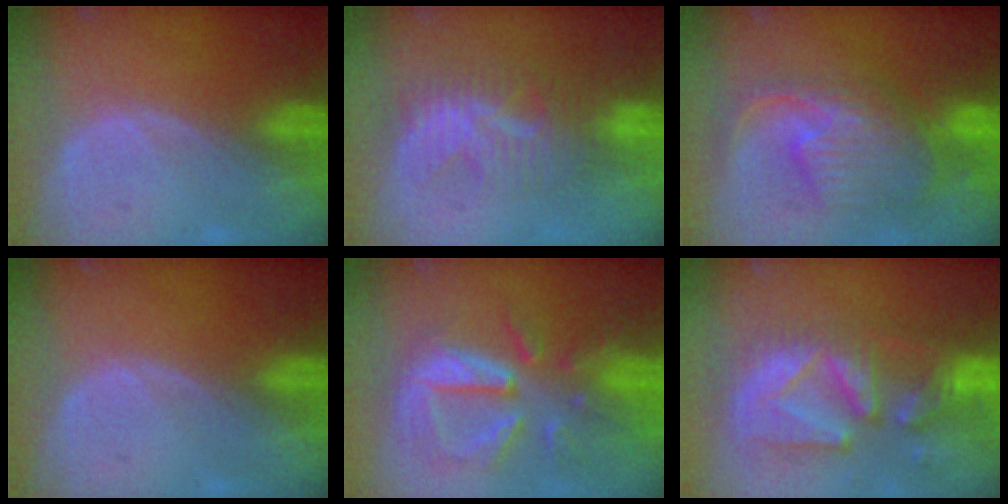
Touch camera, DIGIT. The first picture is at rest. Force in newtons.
{"total": 7.7, "press": 7.3, "slide": 2.3}
{"total": 10.5, "press": 9.4, "slide": 4.6}
{"total": 0.0}
{"total": 10.6, "press": 9.3, "slide": 5.0}
{"total": 12.9, "press": 11.2, "slide": 6.3}